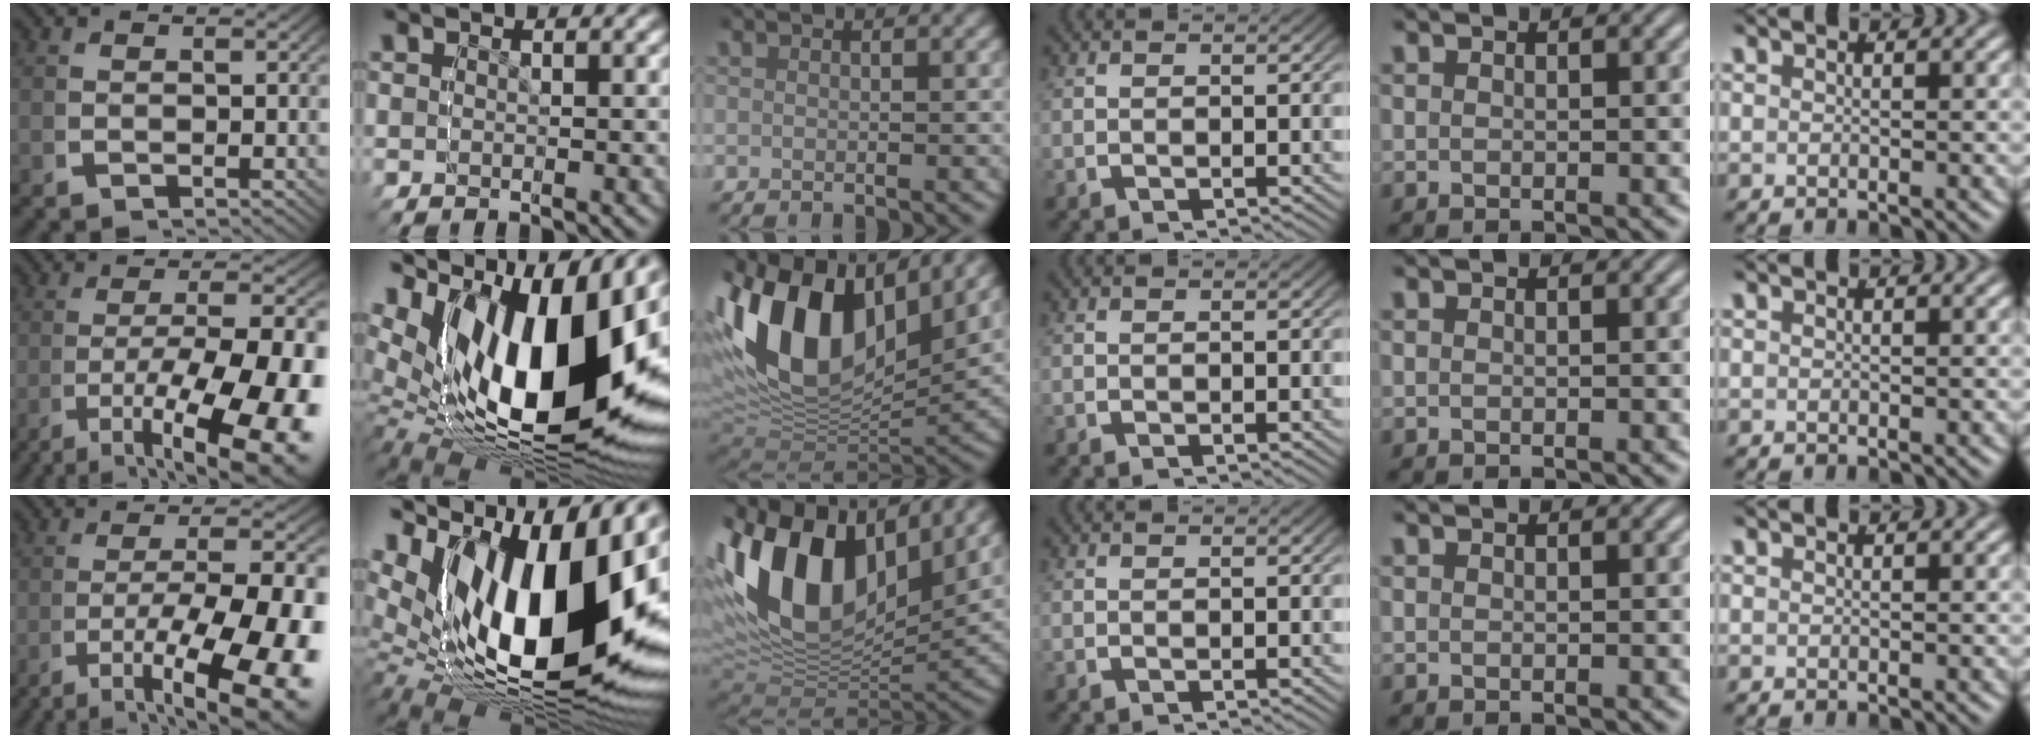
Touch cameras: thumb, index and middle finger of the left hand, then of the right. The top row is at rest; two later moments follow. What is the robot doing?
{"motion": "grasp_and_lifting", "object": "bottle"}